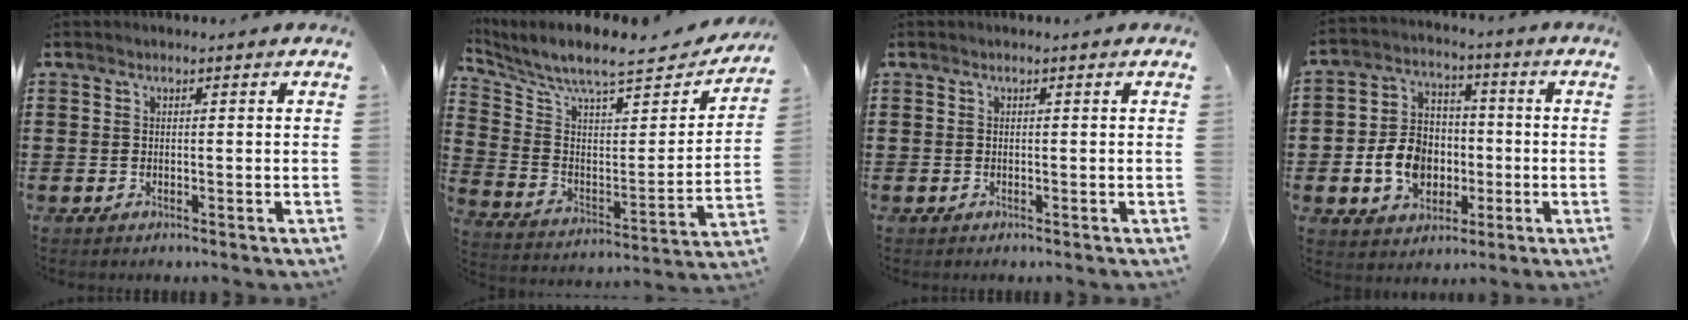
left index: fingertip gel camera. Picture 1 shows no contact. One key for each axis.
{"total": 7.8, "fx": 6.7, "fy": 1.0, "fz": 3.9, "tx": -0.108, "ty": -0.052, "tz": 0.110}
{"total": 0.0}
{"total": 8.9, "fx": -1.9, "fy": 7.2, "fz": 4.7, "tx": -0.123, "ty": 0.020, "tz": -0.036}